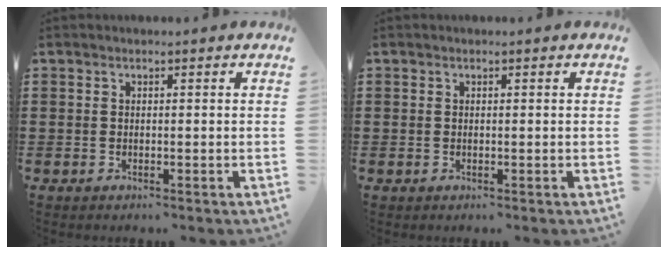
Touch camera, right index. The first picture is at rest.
{"total": 0.0}